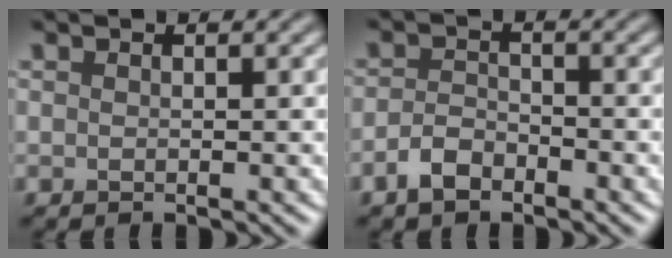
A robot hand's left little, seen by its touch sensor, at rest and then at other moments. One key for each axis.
{"total": 2.4, "fx": -1.9, "fy": 1.1, "fz": 1.0, "tx": -0.016, "ty": 0.006, "tz": -0.044}